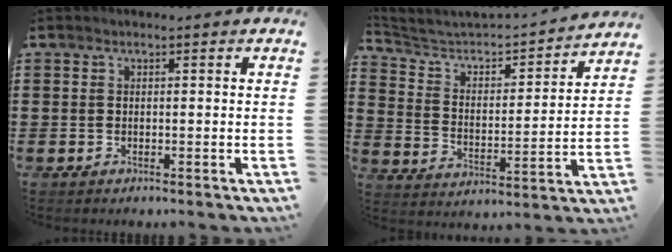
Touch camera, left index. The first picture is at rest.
{"total": 4.0, "force": [3.7, 1.1, 1.2], "torque": [-0.051, -0.035, 0.052]}